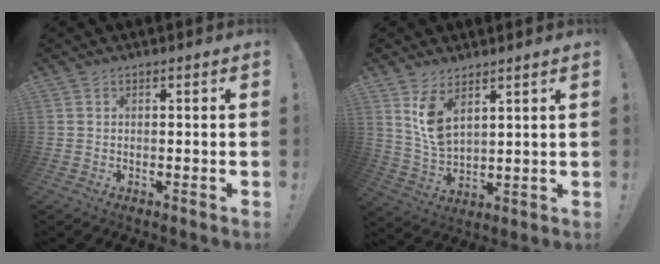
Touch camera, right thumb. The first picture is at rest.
{"total": 8.5, "force": [5.5, 4.0, 5.1], "torque": [-0.095, -0.036, 0.102]}